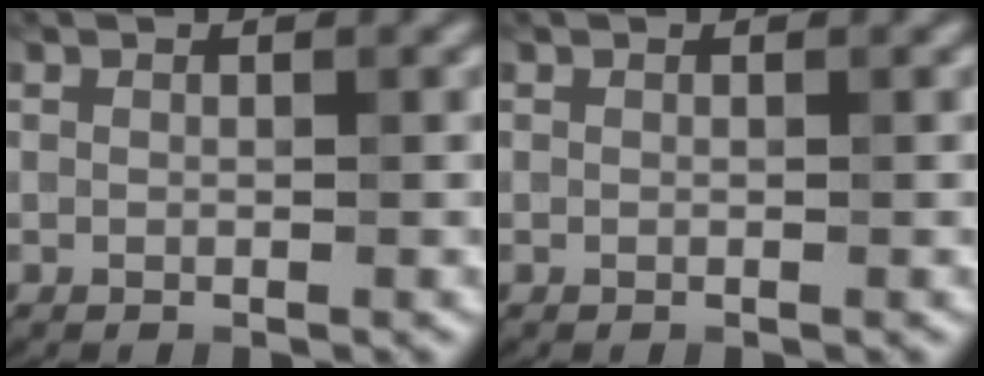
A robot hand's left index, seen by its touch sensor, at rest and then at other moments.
{"total": 0.0}